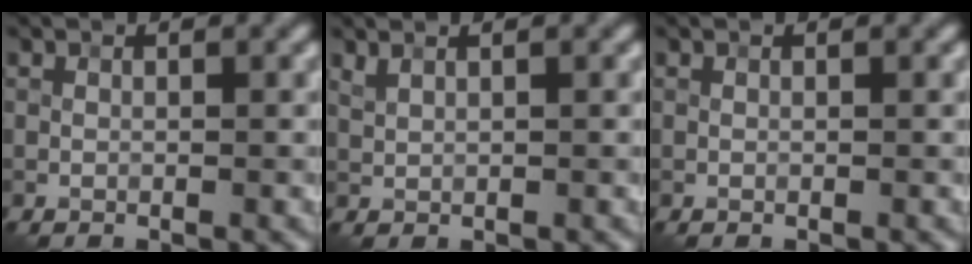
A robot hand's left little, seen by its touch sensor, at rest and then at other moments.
{"total": 0.8, "force": [0.7, 0.2, 0.3], "torque": [-0.010, -0.001, 0.017]}
{"total": 0.0}